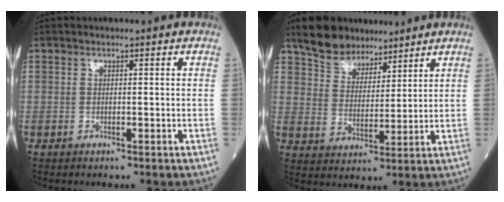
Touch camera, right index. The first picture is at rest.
{"total": 8.2, "force": [6.8, 4.2, 2.1], "torque": [-0.043, 0.019, 0.128]}